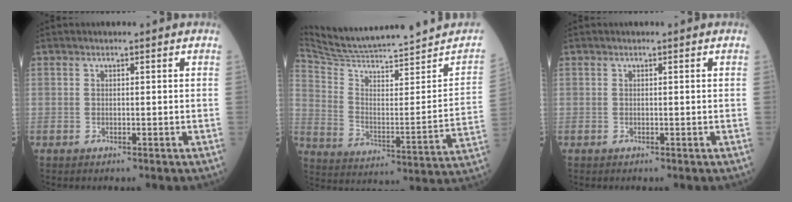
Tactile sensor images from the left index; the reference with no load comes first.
{"total": 20.8, "force": [19.8, 1.4, 6.3], "torque": [-0.108, -0.050, 0.297]}
{"total": 0.0}